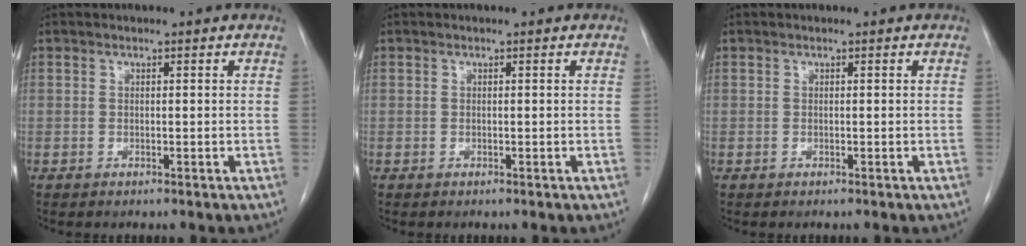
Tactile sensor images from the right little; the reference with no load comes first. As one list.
[{"total": 0.0}, {"total": 0.0}]